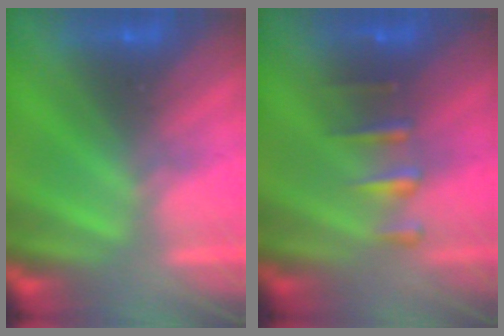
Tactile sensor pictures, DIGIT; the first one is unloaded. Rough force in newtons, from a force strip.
{"total": 2.4}